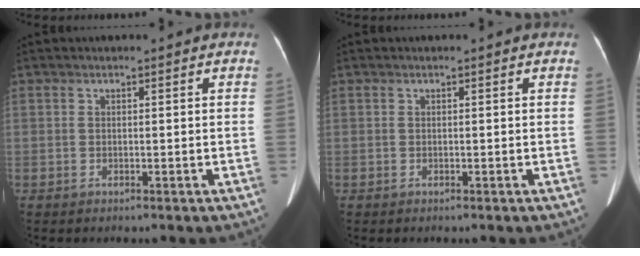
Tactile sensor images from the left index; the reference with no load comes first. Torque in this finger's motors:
{"motor_torque": [0.04, 0.05, 0.00, 0.00]}